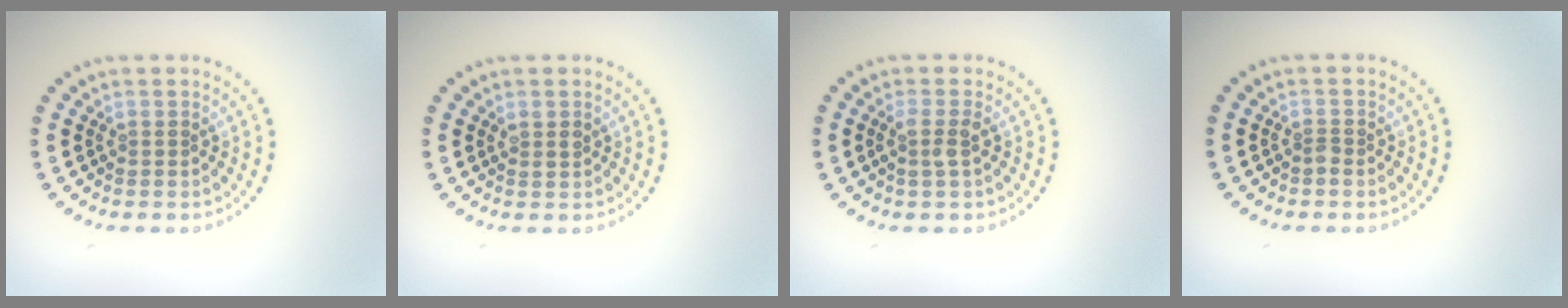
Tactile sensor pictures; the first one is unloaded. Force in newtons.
{"total": 0.9, "press": 0.9, "slide": 0.4}
{"total": 1.5, "press": 1.2, "slide": 0.9}
{"total": 0.6, "press": 0.5, "slide": 0.4}